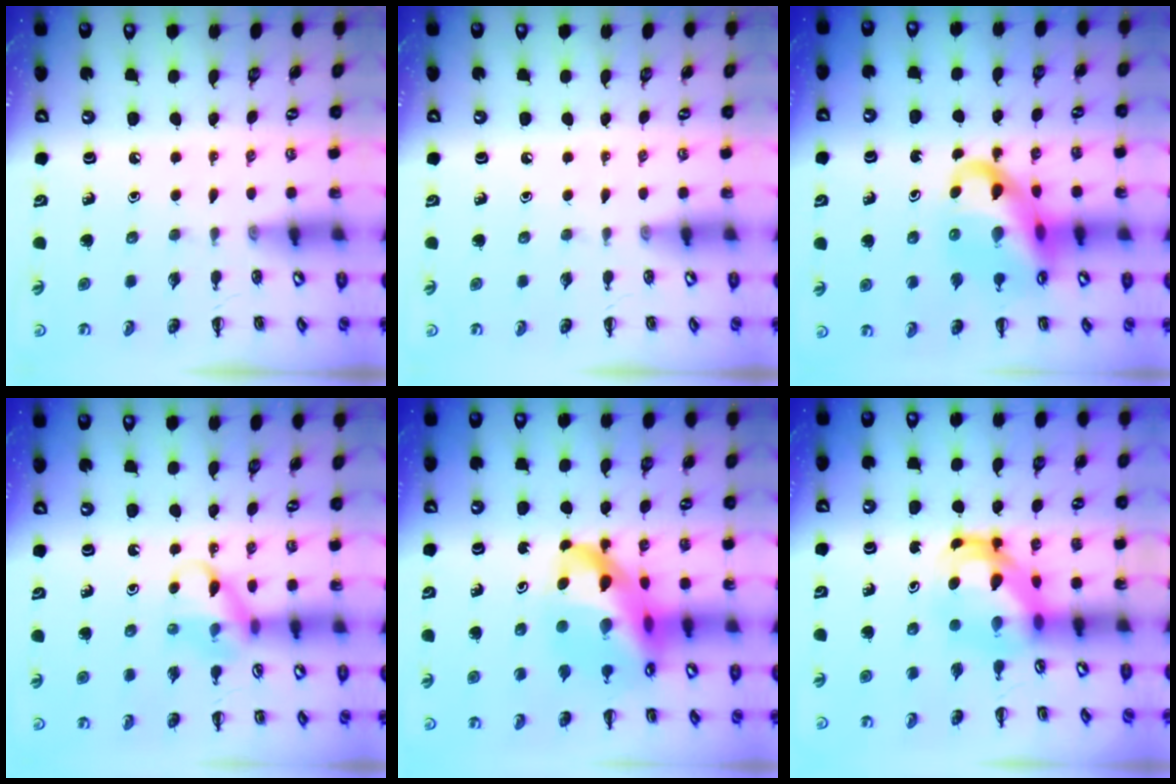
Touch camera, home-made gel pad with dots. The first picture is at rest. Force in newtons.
{"total": 0.0}
{"total": 18.6, "press": 18.1, "slide": 4.0}
{"total": 12.0, "press": 11.9, "slide": 1.7}
{"total": 19.6, "press": 19.0, "slide": 4.7}
{"total": 6.2, "press": 6.0, "slide": 1.6}